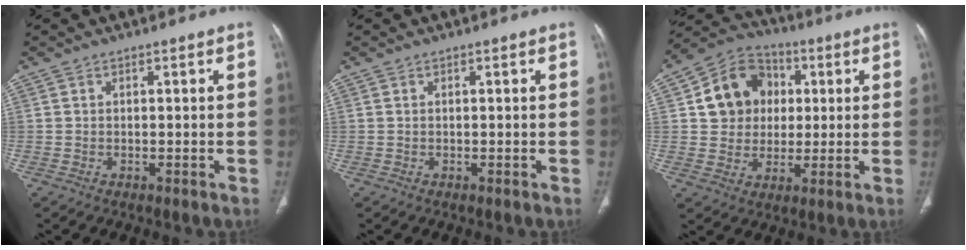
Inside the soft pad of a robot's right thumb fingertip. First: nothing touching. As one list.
[{"total": 0.0}, {"total": 13.4, "force": [2.6, 11.6, 6.1], "torque": [-0.070, 0.011, 0.042]}]